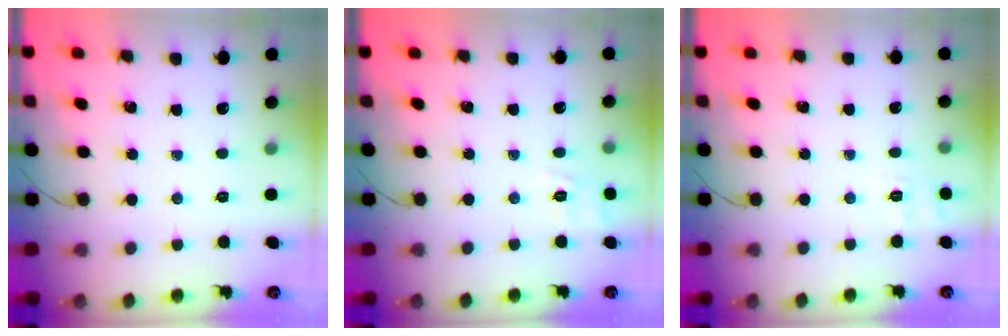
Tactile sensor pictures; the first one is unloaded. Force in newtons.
{"total": 3.0, "press": 2.4, "slide": 1.8}
{"total": 1.9, "press": 0.6, "slide": 1.9}